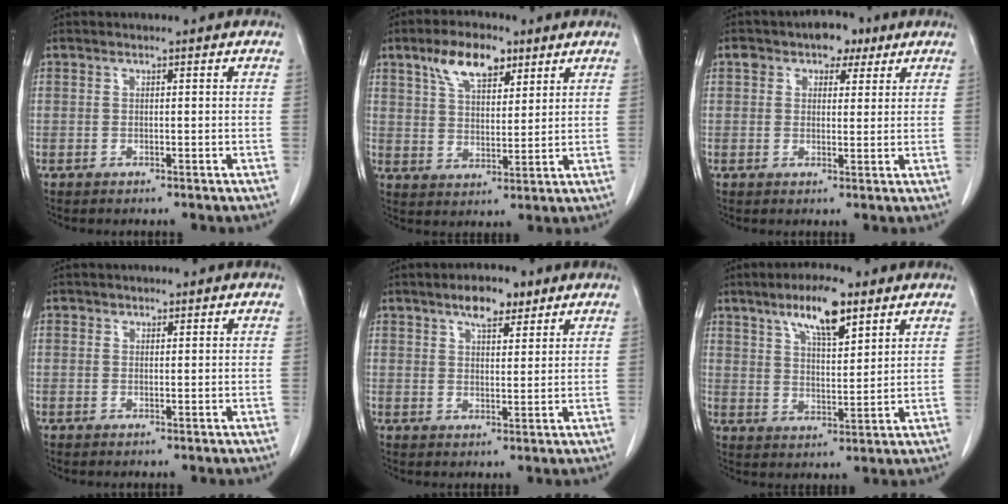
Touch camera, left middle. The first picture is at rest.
{"total": 8.6, "force": [5.2, 3.7, 5.7], "torque": [-0.108, 0.014, 0.097]}
{"total": 5.1, "force": [2.8, 3.1, 2.9], "torque": [-0.040, 0.018, 0.042]}
{"total": 0.7, "force": [0.5, 0.5, 0.1], "torque": [0.003, -0.003, 0.006]}
{"total": 5.3, "force": [3.7, 1.9, 3.3], "torque": [-0.057, 0.005, 0.060]}
{"total": 9.2, "force": [5.9, 2.2, 6.8], "torque": [-0.120, 0.004, 0.102]}